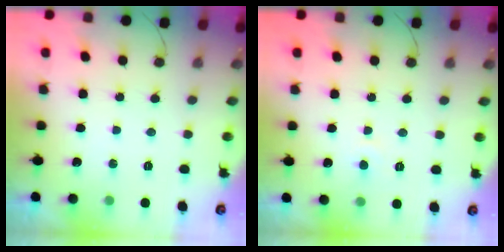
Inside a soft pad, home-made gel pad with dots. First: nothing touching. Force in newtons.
{"total": 4.2, "press": 4.2, "slide": 0.5}